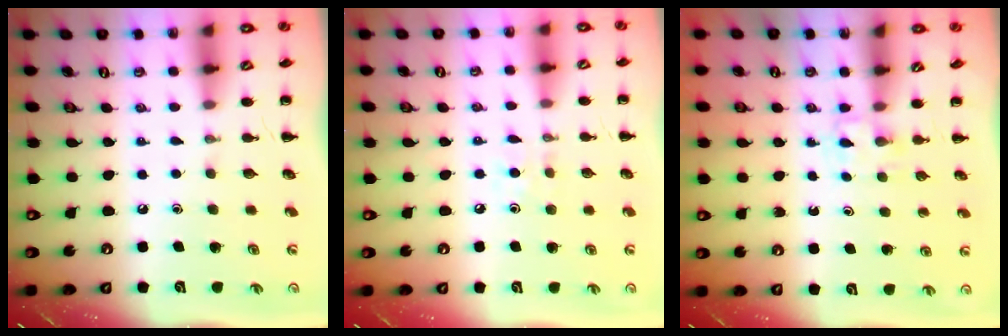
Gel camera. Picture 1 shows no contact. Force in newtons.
{"total": 6.2, "press": 5.8, "slide": 2.1}
{"total": 2.8, "press": 2.6, "slide": 1.1}